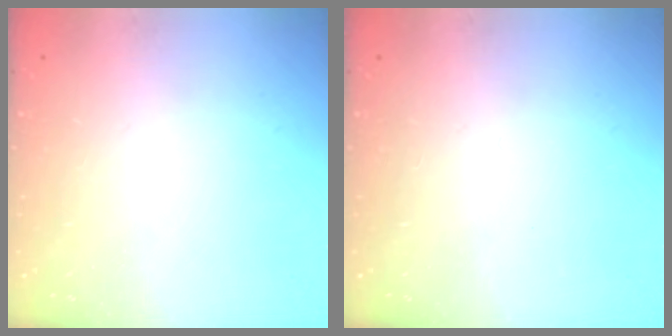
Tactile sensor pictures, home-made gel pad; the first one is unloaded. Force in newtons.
{"total": 0.0}